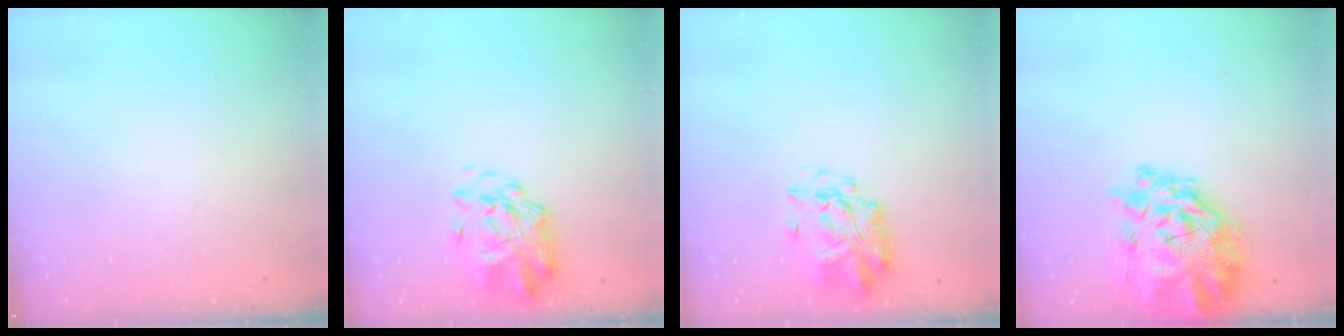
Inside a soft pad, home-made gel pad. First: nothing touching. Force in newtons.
{"total": 2.0, "press": 1.8, "slide": 0.9}
{"total": 2.6, "press": 2.5, "slide": 0.7}
{"total": 12.3, "press": 11.5, "slide": 4.5}